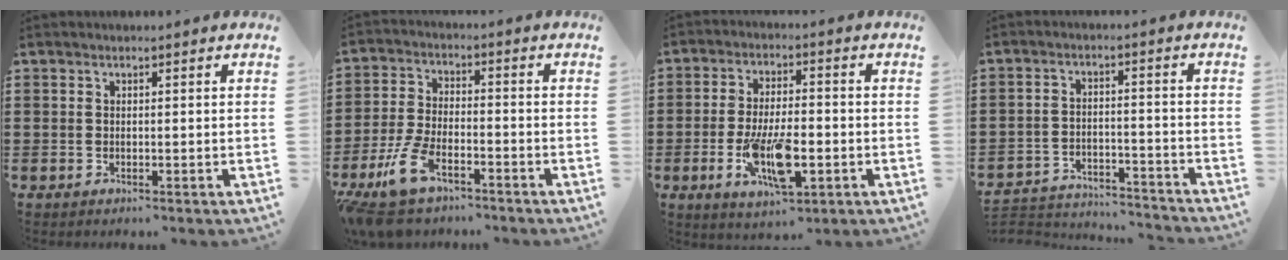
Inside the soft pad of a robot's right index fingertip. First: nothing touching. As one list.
[{"total": 8.6, "force": [-5.8, 3.0, 5.6], "torque": [-0.140, -0.001, -0.115]}, {"total": 10.7, "force": [-3.2, 4.2, 9.3], "torque": [-0.194, -0.009, -0.055]}, {"total": 4.3, "force": [-4.2, 0.6, 0.6], "torque": [-0.023, 0.002, -0.088]}]